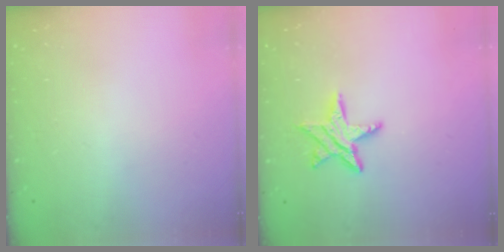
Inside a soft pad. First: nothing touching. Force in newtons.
{"total": 9.7, "press": 9.7, "slide": 0.5}